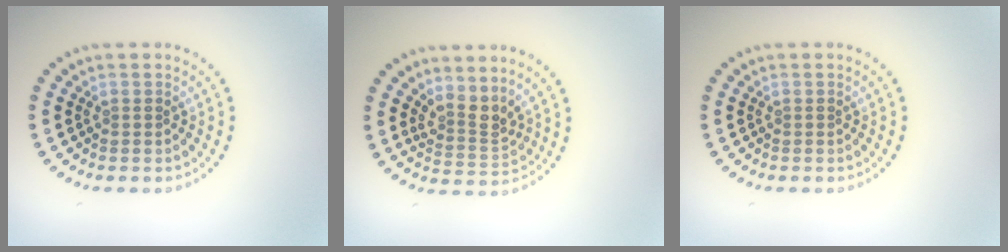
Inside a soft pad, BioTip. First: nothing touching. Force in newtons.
{"total": 2.5, "press": 1.8, "slide": 1.7}
{"total": 0.0}